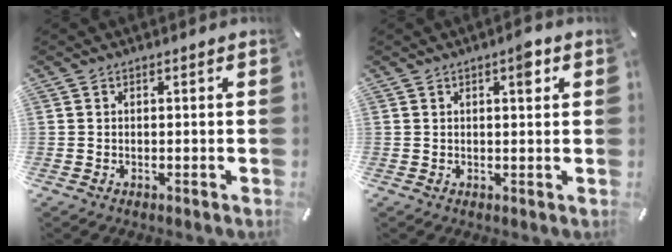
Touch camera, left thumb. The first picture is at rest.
{"total": 3.6, "force": [1.6, 1.2, 3.0], "torque": [-0.039, -0.002, 0.020]}